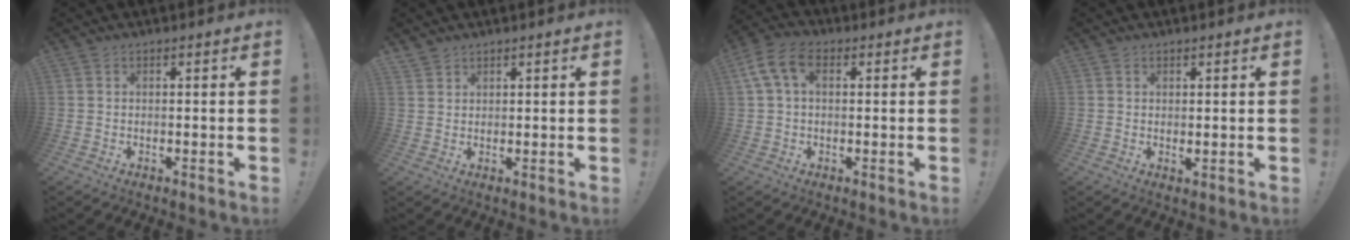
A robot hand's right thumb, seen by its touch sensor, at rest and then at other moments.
{"total": 2.0, "force": [1.8, 0.7, 0.2], "torque": [0.010, -0.019, 0.032]}
{"total": 8.7, "force": [2.4, 5.5, 6.4], "torque": [-0.126, 0.005, 0.048]}
{"total": 0.9, "force": [0.5, 0.5, 0.5], "torque": [-0.001, -0.004, 0.009]}